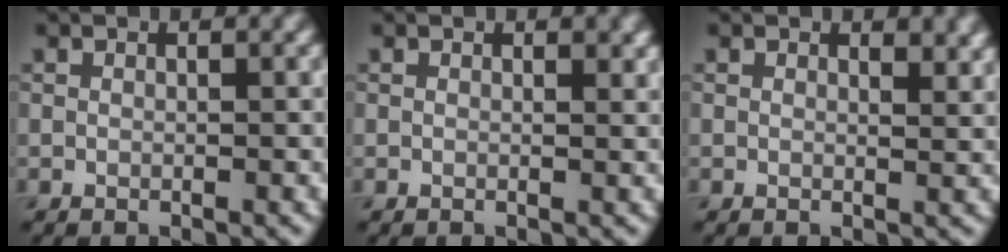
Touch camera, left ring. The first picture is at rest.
{"total": 0.7, "force": [0.5, 0.2, 0.5], "torque": [-0.005, -0.001, 0.008]}
{"total": 1.7, "force": [1.2, 0.5, 1.0], "torque": [-0.009, -0.004, 0.021]}